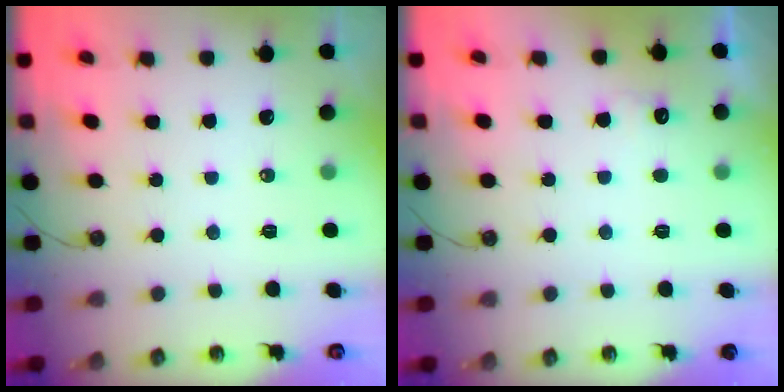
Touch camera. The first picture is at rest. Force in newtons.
{"total": 5.1, "press": 5.1, "slide": 0.8}